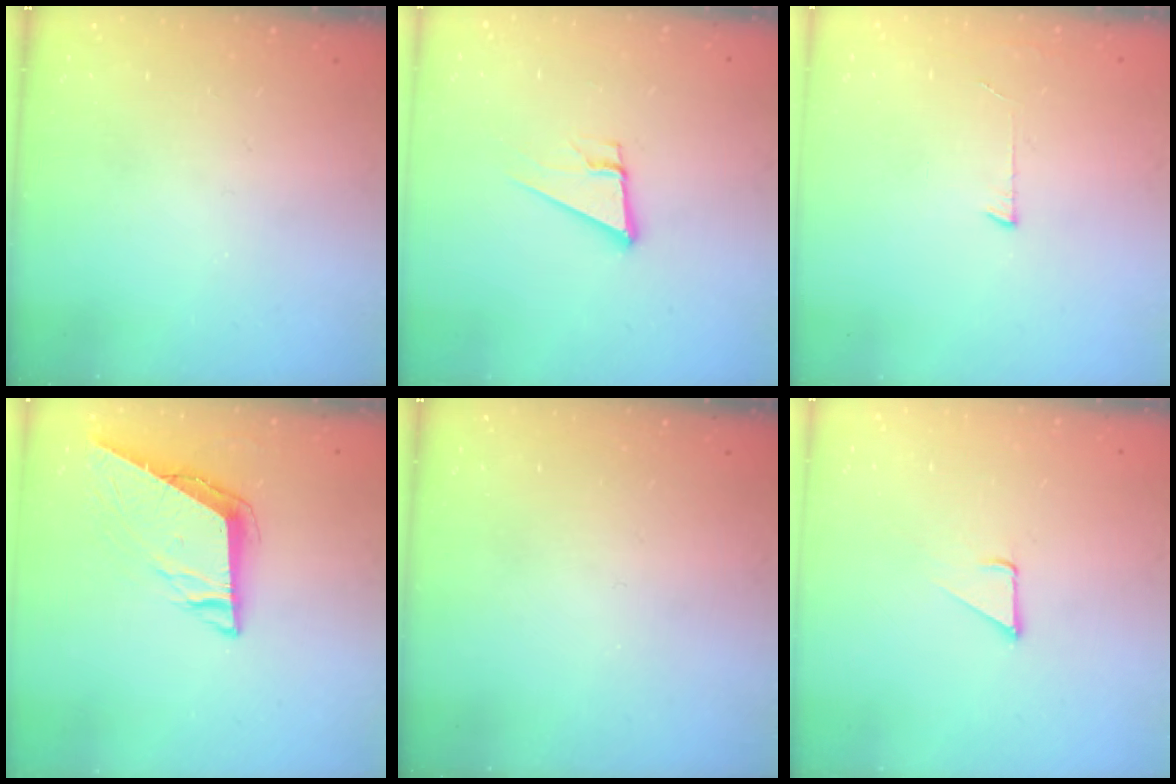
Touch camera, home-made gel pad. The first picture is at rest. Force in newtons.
{"total": 9.0, "press": 8.3, "slide": 3.3}
{"total": 3.0, "press": 3.0, "slide": 0.3}
{"total": 8.7, "press": 8.4, "slide": 2.1}
{"total": 0.0}
{"total": 3.2, "press": 3.2, "slide": 0.1}